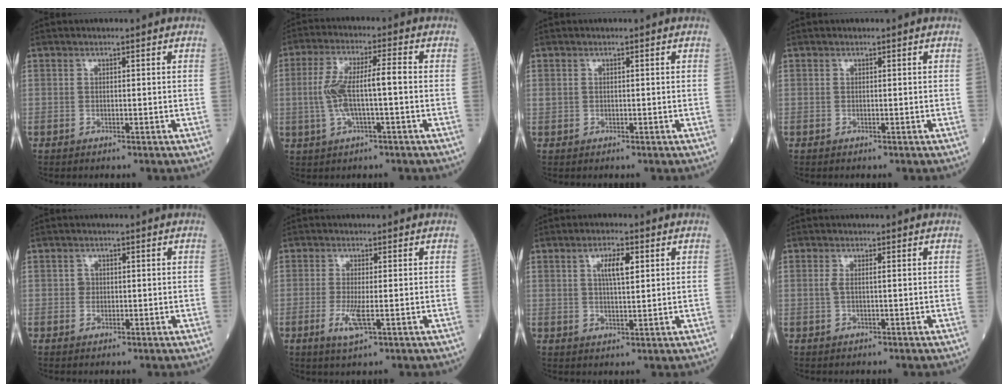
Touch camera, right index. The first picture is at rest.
{"total": 8.7, "force": [-0.5, 1.5, 8.6], "torque": [-0.176, 0.021, -0.012]}
{"total": 0.8, "force": [0.2, 0.7, 0.2], "torque": [-0.001, 0.009, 0.004]}
{"total": 0.0}
{"total": 1.3, "force": [0.1, 1.2, 0.5], "torque": [-0.007, 0.002, 0.002]}
{"total": 3.8, "force": [-1.1, 0.5, 3.7], "torque": [-0.078, -0.010, -0.018]}
{"total": 4.5, "force": [1.6, 1.1, 4.0], "torque": [-0.073, 0.004, 0.029]}
{"total": 1.3, "force": [0.2, 0.2, 1.3], "torque": [-0.035, 0.001, 0.002]}